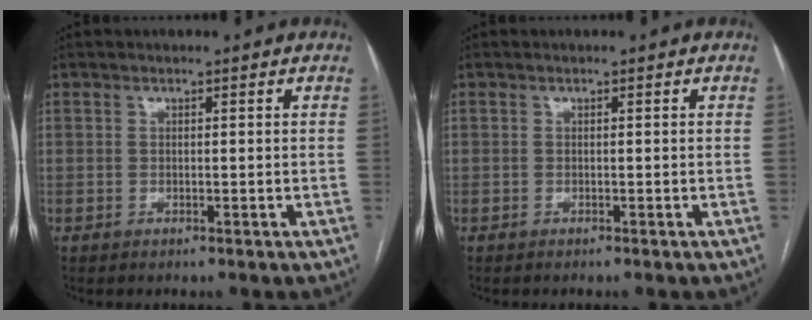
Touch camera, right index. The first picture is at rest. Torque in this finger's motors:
{"motor_torque": [-0.05, 0.02, -0.03, -0.01]}